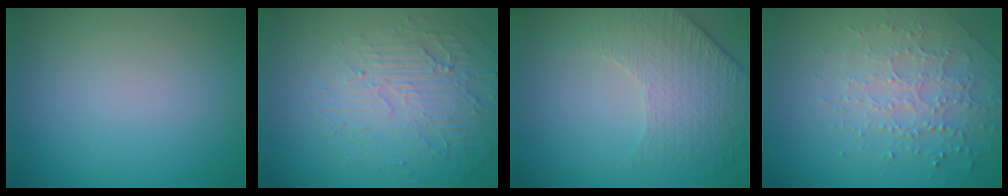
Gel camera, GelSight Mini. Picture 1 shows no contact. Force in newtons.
{"total": 4.1, "press": 3.3, "slide": 2.4}
{"total": 4.9, "press": 3.4, "slide": 3.5}
{"total": 2.6, "press": 2.4, "slide": 1.1}